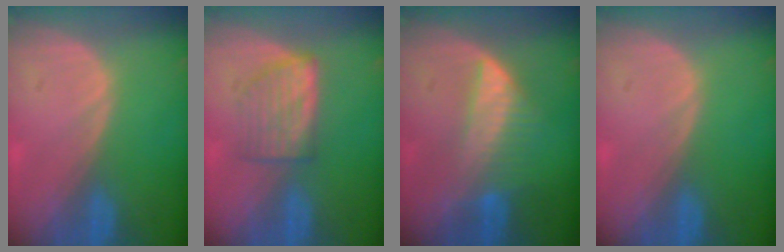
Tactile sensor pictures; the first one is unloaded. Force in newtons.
{"total": 5.6, "press": 5.3, "slide": 1.9}
{"total": 6.5, "press": 5.8, "slide": 2.9}
{"total": 0.0}